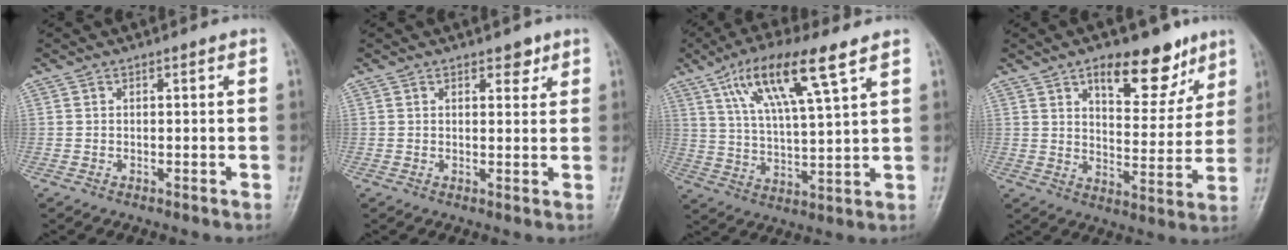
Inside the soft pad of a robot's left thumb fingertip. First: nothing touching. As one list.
[{"total": 2.5, "force": [1.7, 1.3, 1.3], "torque": [-0.003, -0.009, 0.023]}, {"total": 14.3, "force": [7.6, 3.0, 11.8], "torque": [-0.216, -0.019, 0.144]}, {"total": 13.7, "force": [8.6, 6.4, 8.6], "torque": [-0.074, -0.049, 0.128]}]